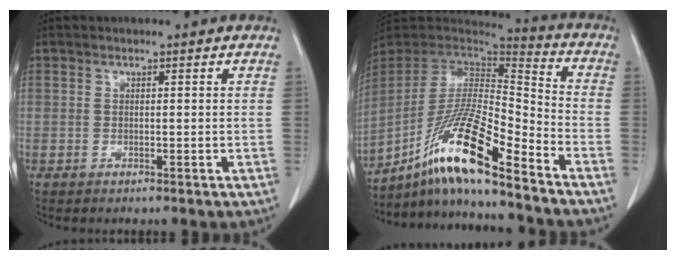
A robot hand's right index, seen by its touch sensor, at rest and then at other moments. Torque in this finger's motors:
{"motor_torque": [0.97, -0.80, 0.36, 0.11]}